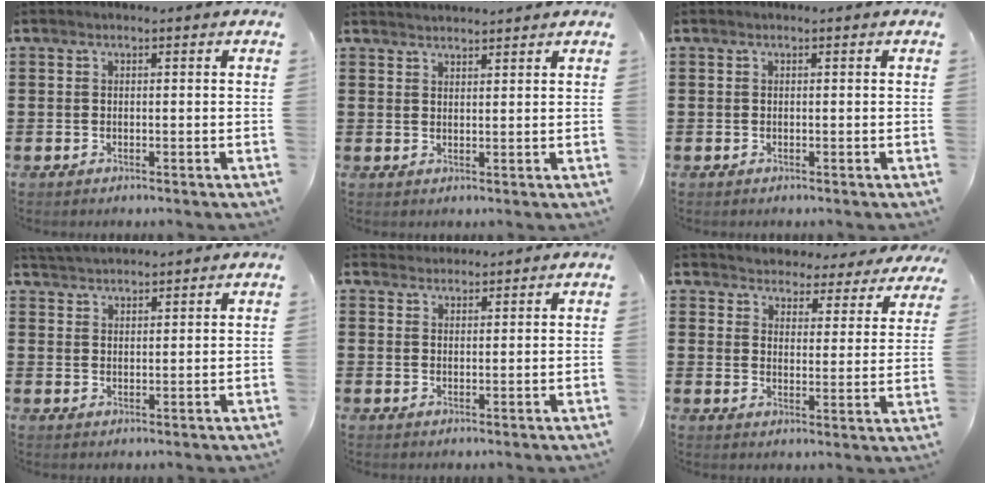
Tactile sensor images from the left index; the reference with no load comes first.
{"total": 1.8, "force": [1.8, -0.1, -0.1], "torque": [-0.003, -0.002, 0.036]}
{"total": 0.0}
{"total": 2.9, "force": [2.9, 0.1, -0.2], "torque": [-0.006, -0.006, 0.055]}
{"total": 1.9, "force": [1.9, 0.2, -0.3], "torque": [-0.001, -0.001, 0.038]}
{"total": 3.9, "force": [3.8, 0.2, -0.7], "torque": [-0.015, -0.034, 0.062]}